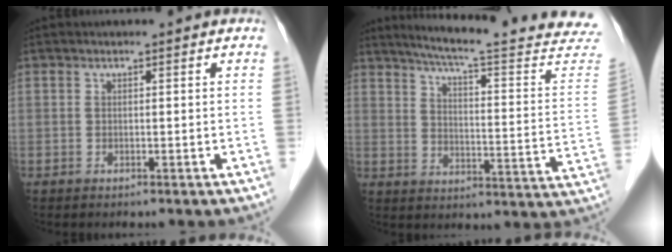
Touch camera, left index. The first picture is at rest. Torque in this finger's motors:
{"motor_torque": [0.42, -0.77, 0.00, 0.04]}